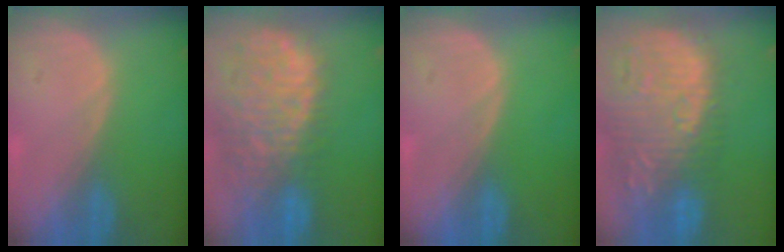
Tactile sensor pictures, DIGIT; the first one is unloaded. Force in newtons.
{"total": 13.7, "press": 11.2, "slide": 7.9}
{"total": 0.0}
{"total": 15.6, "press": 13.1, "slide": 8.5}